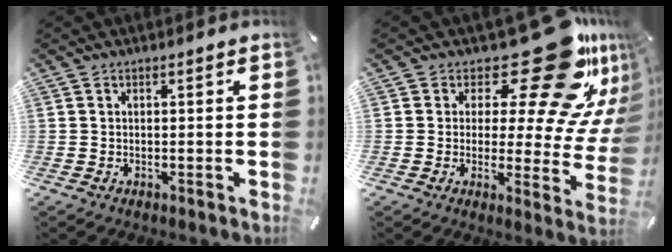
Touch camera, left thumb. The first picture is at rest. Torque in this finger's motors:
{"motor_torque": [0.47, 0.24, 0.22, -0.02, 0.06]}